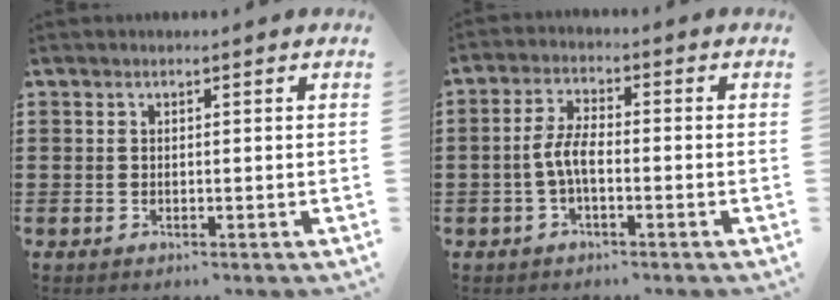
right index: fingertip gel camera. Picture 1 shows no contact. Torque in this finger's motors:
{"motor_torque": [0.83, -0.01, 0.67, 0.17]}